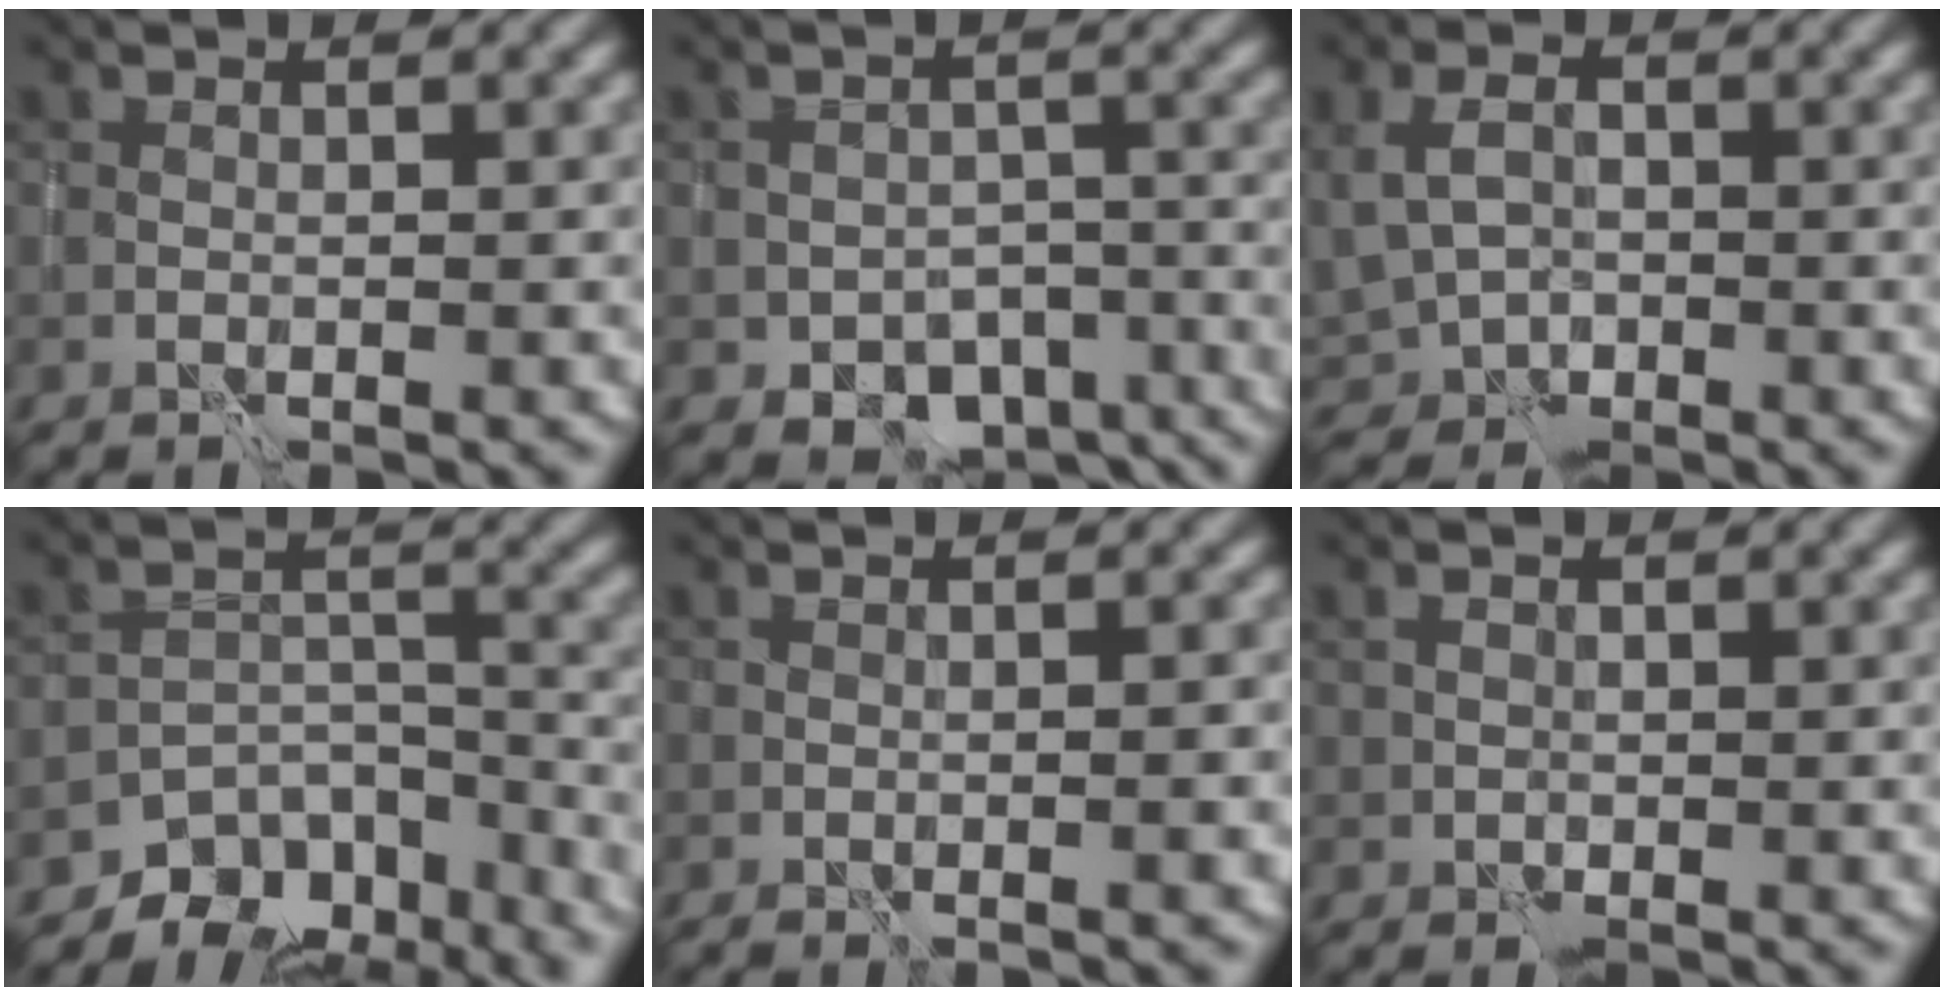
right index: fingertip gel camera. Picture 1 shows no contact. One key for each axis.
{"total": 7.7, "fx": -5.2, "fy": 4.8, "fz": 3.2, "tx": -0.023, "ty": -0.014, "tz": -0.062}
{"total": 4.8, "fx": -0.6, "fy": 3.7, "fz": 2.9, "tx": -0.062, "ty": -0.006, "tz": -0.001}
{"total": 6.9, "fx": -6.0, "fy": 3.2, "fz": 1.6, "tx": -0.011, "ty": 0.001, "tz": -0.087}
{"total": 1.8, "fx": -1.0, "fy": 0.6, "fz": 1.4, "tx": -0.006, "ty": 0.014, "tz": -0.014}
{"total": 0.5, "fx": -0.1, "fy": 0.5, "fz": 0.0, "tx": 0.004, "ty": 0.001, "tz": -0.002}